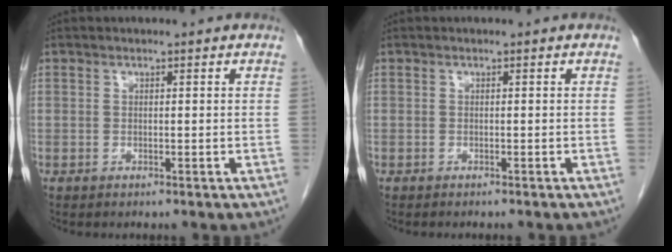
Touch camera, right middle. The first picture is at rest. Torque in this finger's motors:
{"motor_torque": [-0.20, -0.30, -0.10, -0.01]}